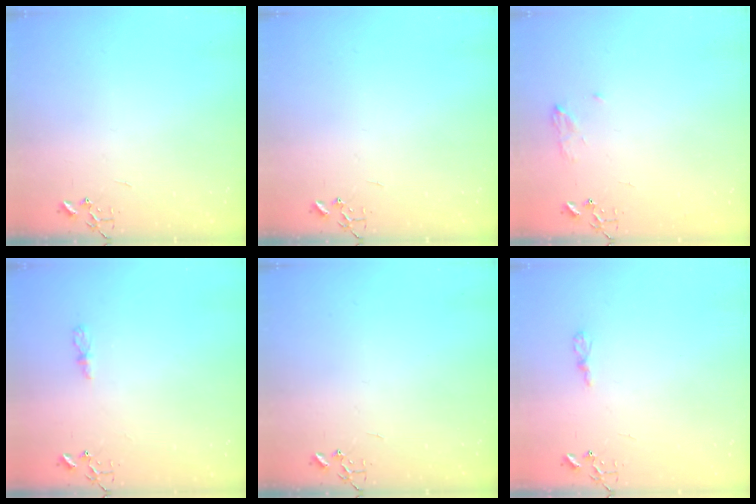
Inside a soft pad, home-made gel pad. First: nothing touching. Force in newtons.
{"total": 0.0}
{"total": 8.4, "press": 8.4, "slide": 0.9}
{"total": 4.0, "press": 4.0, "slide": 0.5}
{"total": 0.0}
{"total": 4.8, "press": 4.7, "slide": 0.6}